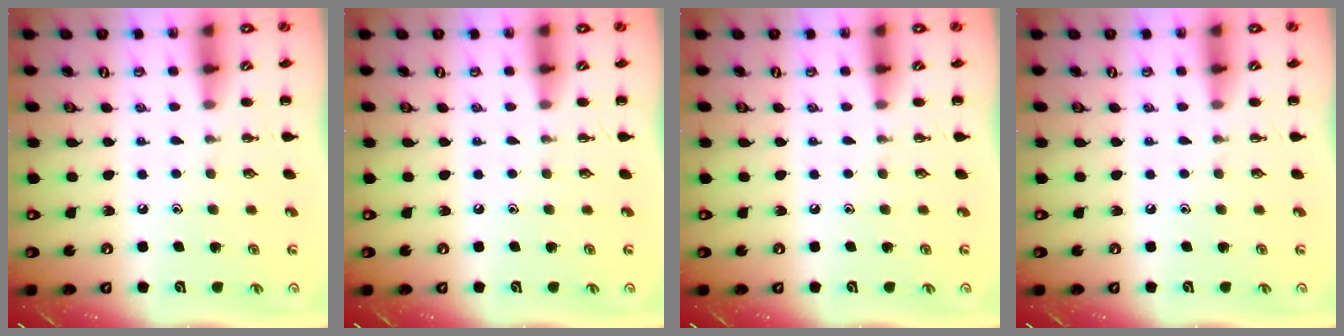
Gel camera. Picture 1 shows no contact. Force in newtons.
{"total": 0.0}
{"total": 0.0}
{"total": 0.0}